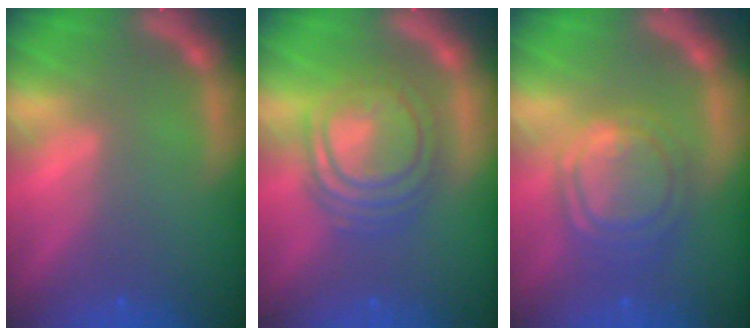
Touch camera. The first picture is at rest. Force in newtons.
{"total": 8.1}
{"total": 7.0}